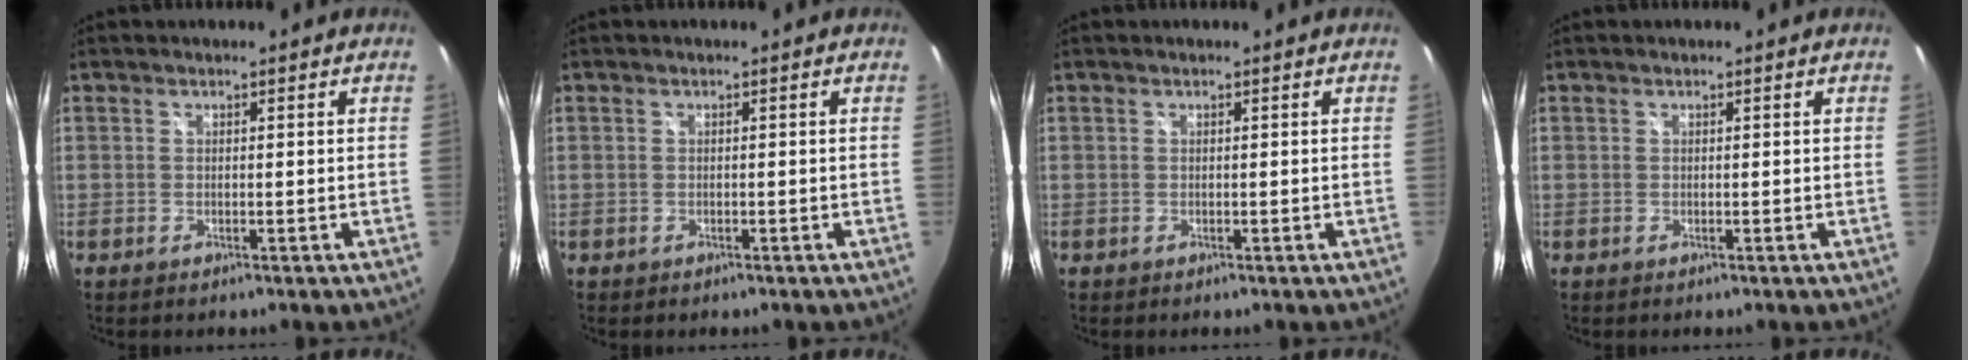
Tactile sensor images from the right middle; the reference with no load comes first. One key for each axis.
{"total": 0.5, "fx": -0.3, "fy": 0.4, "fz": 0.1, "tx": -0.003, "ty": -0.002, "tz": -0.006}
{"total": 0.0}
{"total": 0.0}